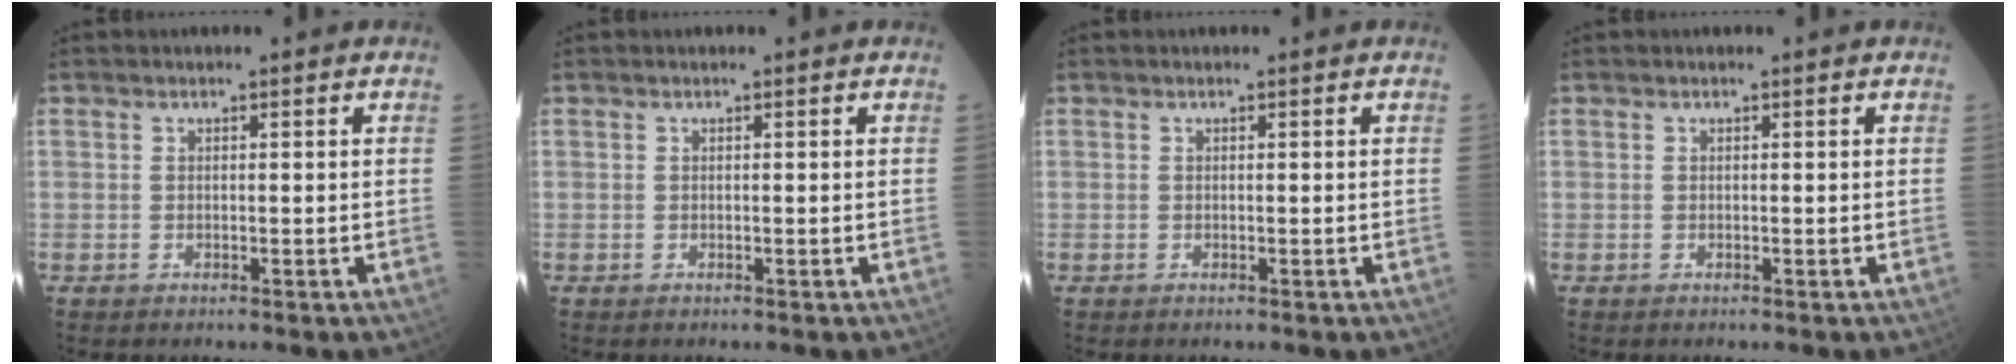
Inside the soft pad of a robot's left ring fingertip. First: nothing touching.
{"total": 0.0}
{"total": 0.0}
{"total": 0.0}